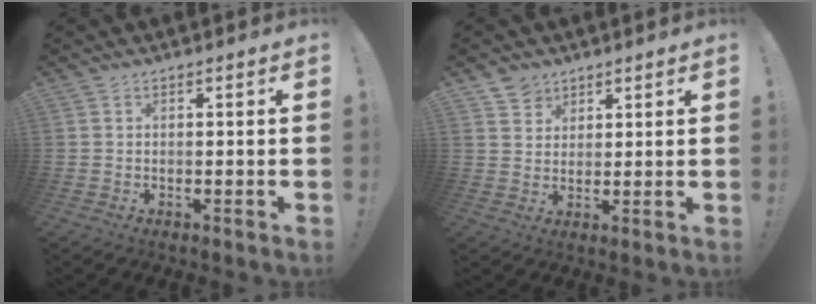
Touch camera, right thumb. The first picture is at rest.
{"total": 5.0, "force": [3.6, 3.4, 0.2], "torque": [-0.006, -0.024, 0.070]}